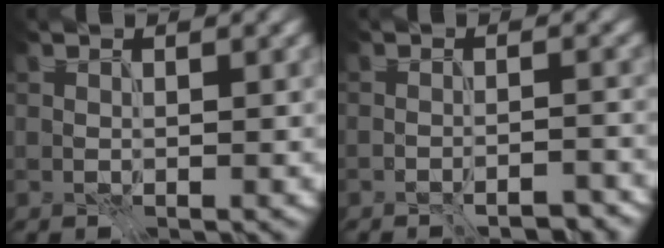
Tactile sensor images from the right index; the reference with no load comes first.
{"total": 2.1, "force": [-1.6, 0.4, 1.3], "torque": [-0.004, 0.006, -0.025]}